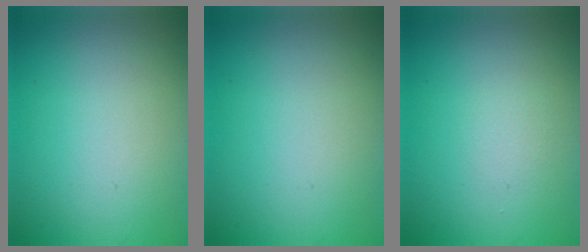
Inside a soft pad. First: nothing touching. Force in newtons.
{"total": 0.0}
{"total": 0.6, "press": 0.6, "slide": 0.0}